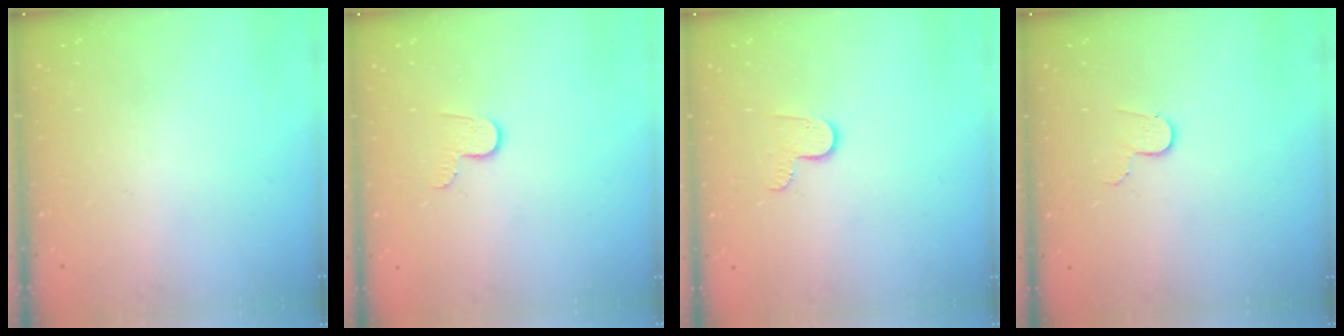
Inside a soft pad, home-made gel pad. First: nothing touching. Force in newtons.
{"total": 4.6, "press": 4.6, "slide": 0.5}
{"total": 5.2, "press": 5.2, "slide": 0.5}
{"total": 3.3, "press": 3.3, "slide": 0.3}